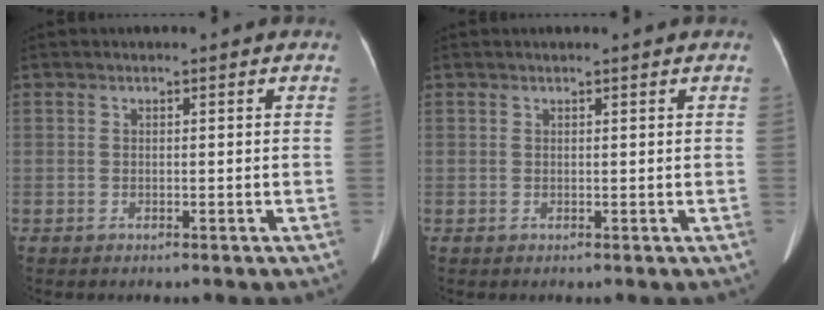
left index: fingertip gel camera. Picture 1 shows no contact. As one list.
[{"total": 1.0, "force": [0.8, -0.2, 0.5], "torque": [-0.009, 0.008, 0.019]}]